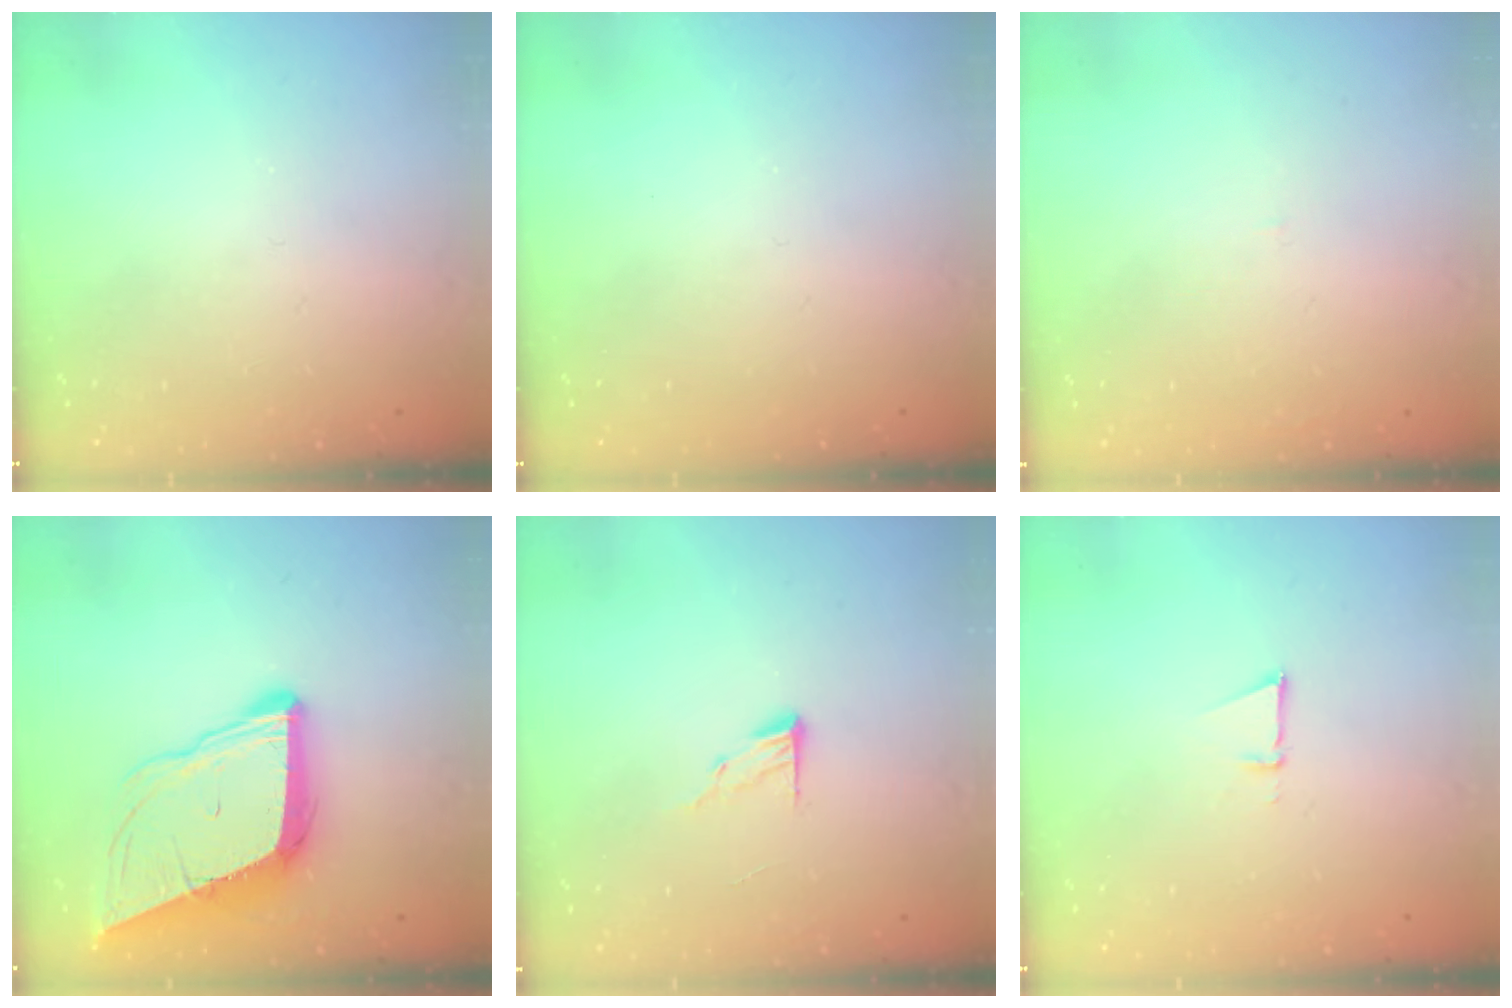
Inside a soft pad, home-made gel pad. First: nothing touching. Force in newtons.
{"total": 0.0}
{"total": 0.9, "press": 0.9, "slide": 0.1}
{"total": 11.1, "press": 10.6, "slide": 3.3}
{"total": 6.1, "press": 6.1, "slide": 0.5}
{"total": 2.6, "press": 2.5, "slide": 0.8}